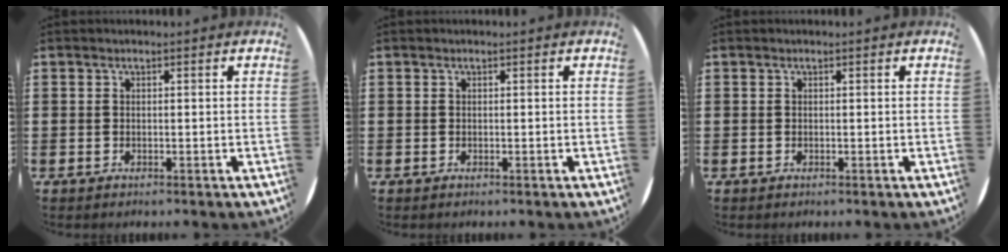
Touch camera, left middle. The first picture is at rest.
{"total": 0.0}
{"total": 0.0}